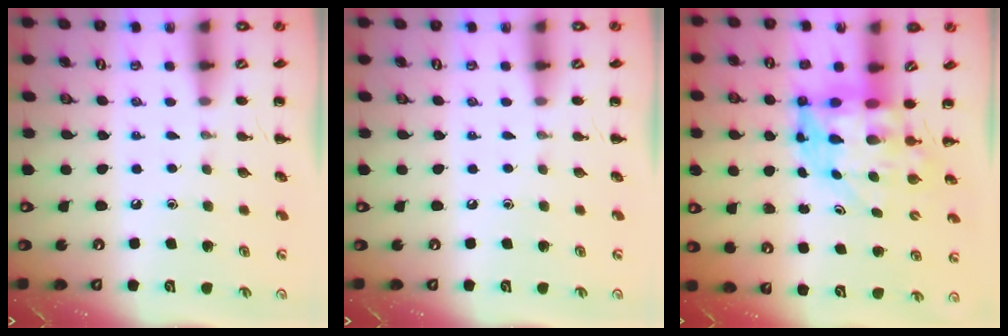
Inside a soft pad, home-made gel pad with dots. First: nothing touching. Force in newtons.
{"total": 0.0}
{"total": 7.3, "press": 7.1, "slide": 1.7}